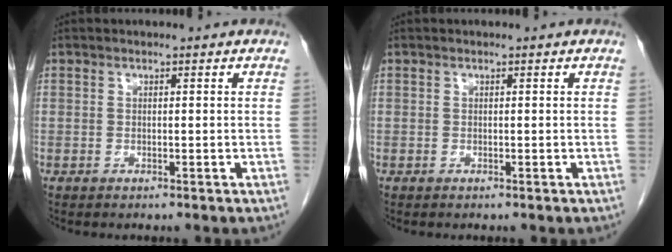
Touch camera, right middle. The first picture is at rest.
{"total": 0.0}